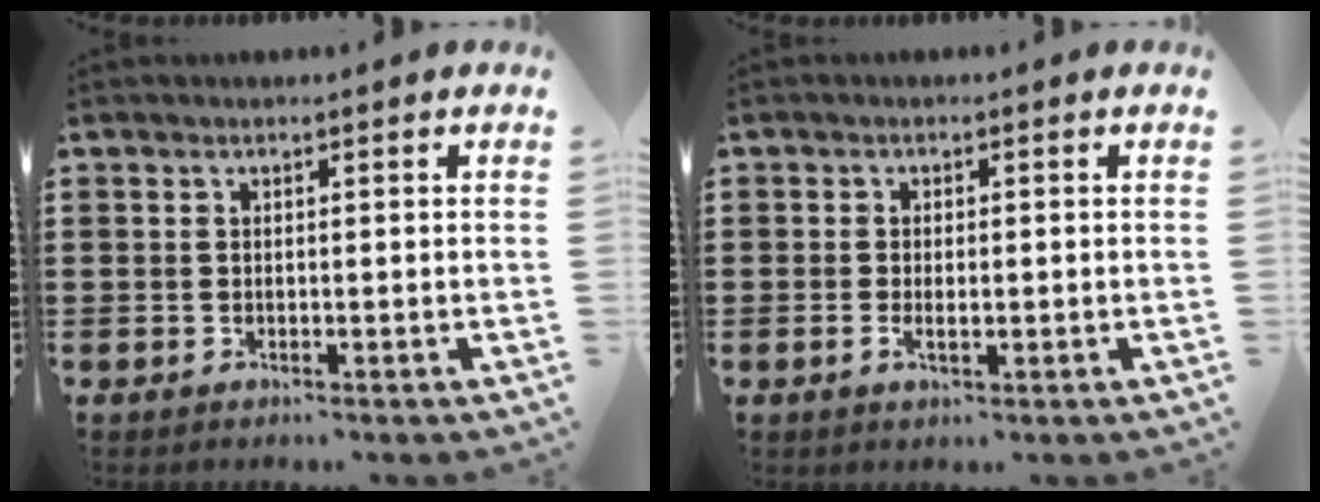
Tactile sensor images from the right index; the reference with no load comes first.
{"total": 2.1, "force": [-0.3, 0.9, 1.9], "torque": [-0.034, 0.001, -0.006]}